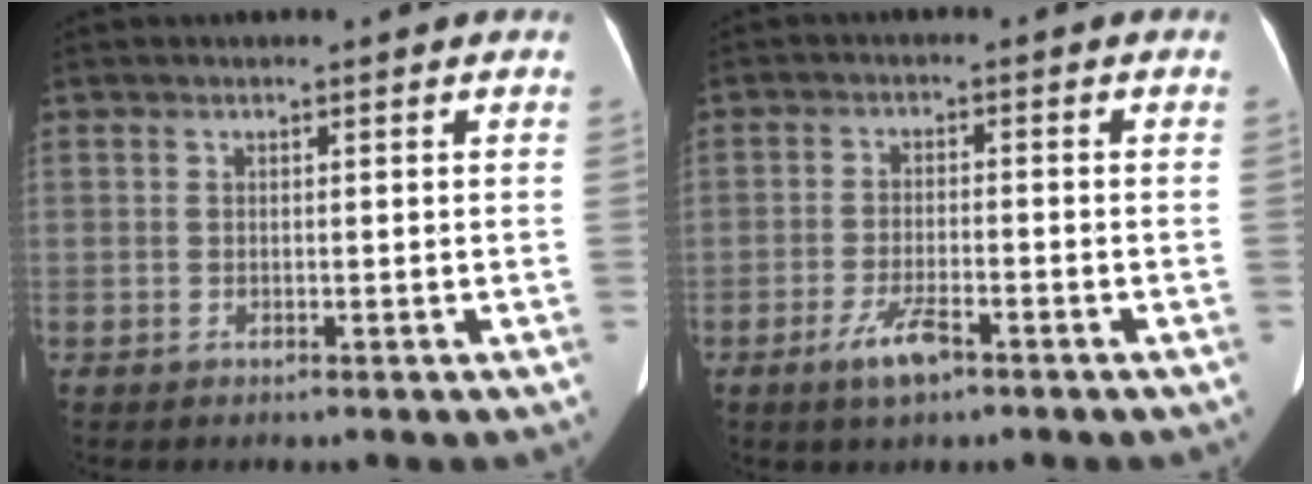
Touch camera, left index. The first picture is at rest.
{"total": 4.7, "force": [-3.0, 1.1, 3.4], "torque": [-0.075, -0.004, -0.052]}